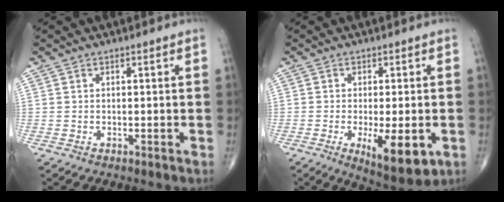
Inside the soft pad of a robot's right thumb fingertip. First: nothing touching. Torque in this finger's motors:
{"motor_torque": [0.45, 0.96, 0.15, -0.18, 0.15]}